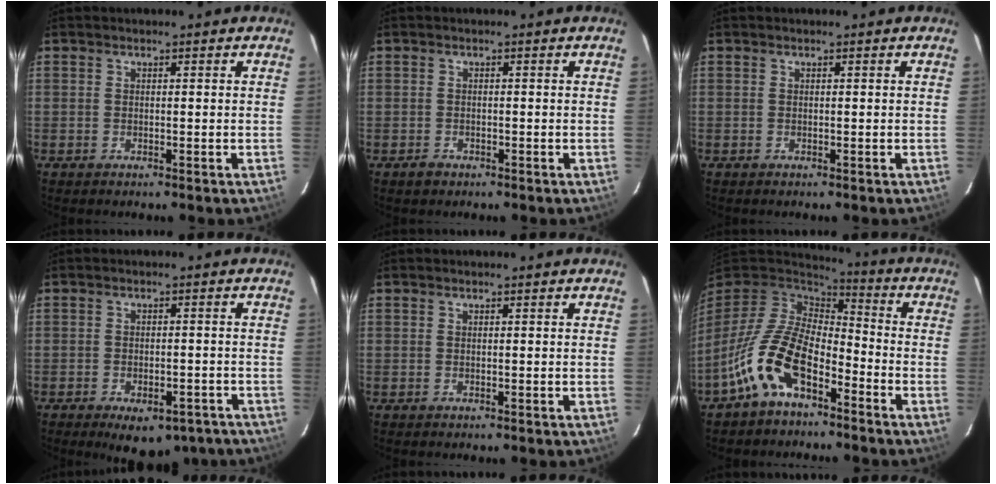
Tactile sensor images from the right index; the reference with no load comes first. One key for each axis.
{"total": 1.6, "fx": -1.0, "fy": 1.3, "fz": 0.3, "tx": -0.007, "ty": 0.003, "tz": -0.014}
{"total": 0.0}
{"total": 11.9, "fx": -8.5, "fy": 5.6, "fz": 6.1, "tx": -0.102, "ty": 0.002, "tz": -0.097}
{"total": 0.0}
{"total": 14.7, "fx": -7.8, "fy": 7.6, "fz": 9.9, "tx": -0.207, "ty": -0.002, "tz": -0.150}